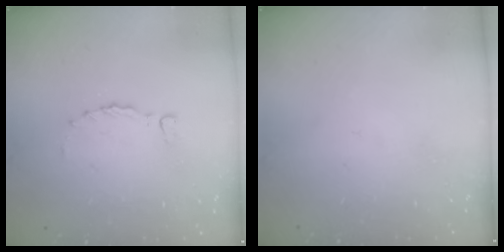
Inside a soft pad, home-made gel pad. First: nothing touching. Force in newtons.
{"total": 0.0}